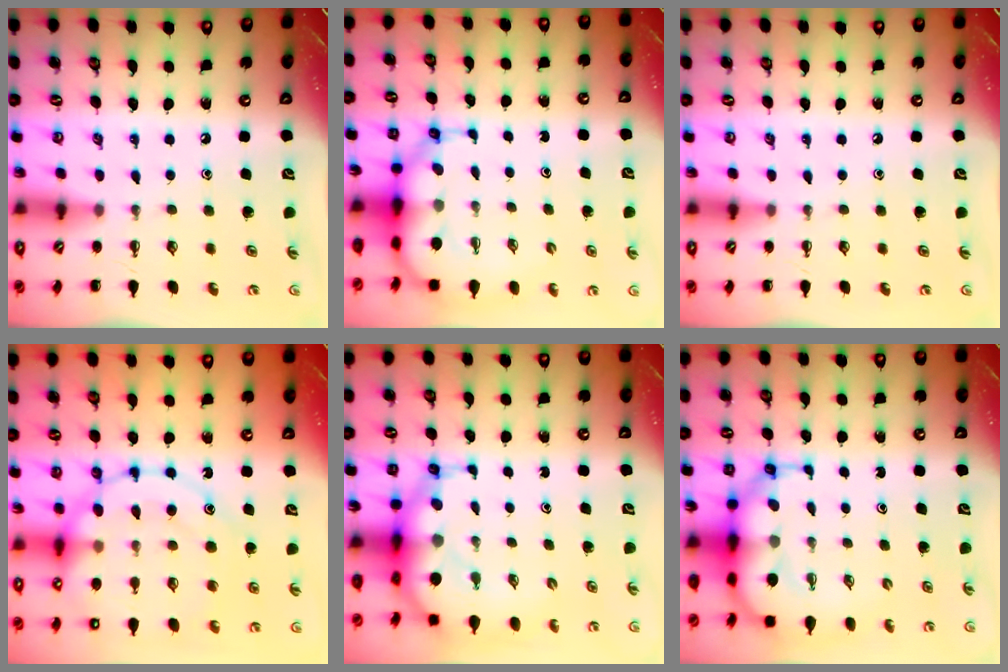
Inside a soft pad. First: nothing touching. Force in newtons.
{"total": 7.2, "press": 6.8, "slide": 2.2}
{"total": 0.0}
{"total": 21.0, "press": 21.0, "slide": 1.8}
{"total": 10.6, "press": 10.1, "slide": 3.1}
{"total": 8.6, "press": 8.3, "slide": 2.4}